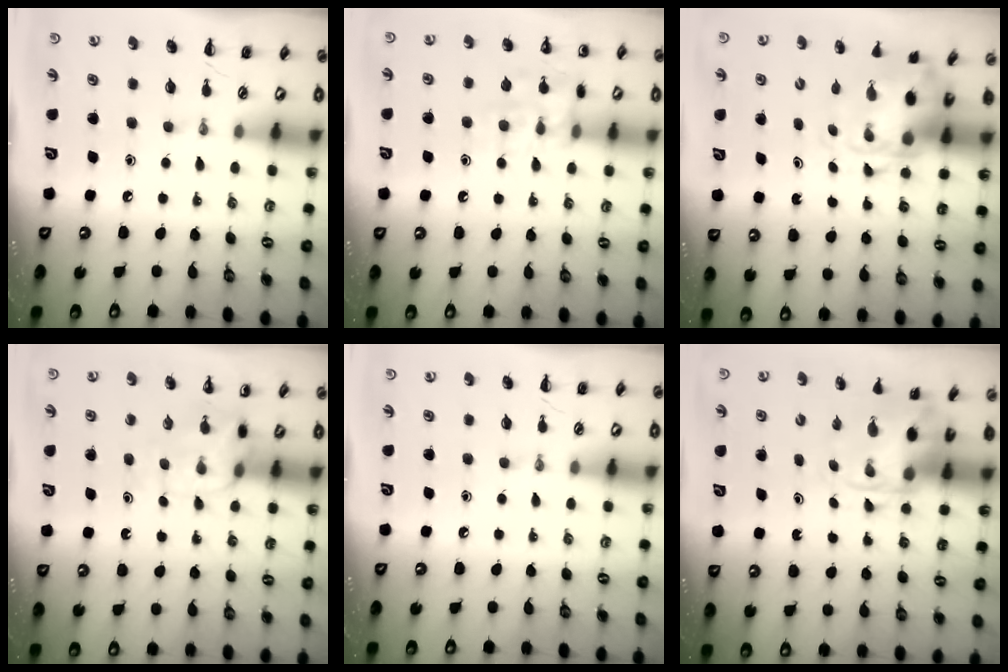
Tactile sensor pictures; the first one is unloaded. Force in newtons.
{"total": 11.9, "press": 11.8, "slide": 0.9}
{"total": 4.4, "press": 4.2, "slide": 1.1}
{"total": 5.9, "press": 5.8, "slide": 1.2}
{"total": 0.0}
{"total": 3.8, "press": 3.7, "slide": 0.9}